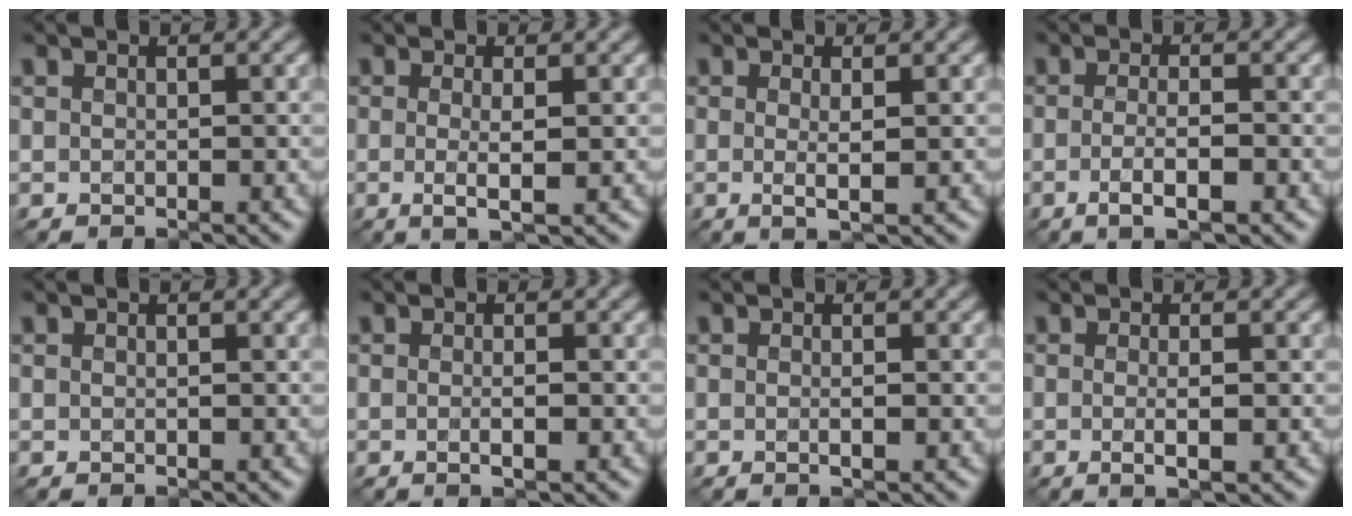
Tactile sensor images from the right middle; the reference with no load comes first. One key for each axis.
{"total": 2.7, "fx": -0.2, "fy": 0.5, "fz": 2.6, "tx": -0.047, "ty": -0.007, "tz": -0.003}
{"total": 2.0, "fx": 0.0, "fy": 0.3, "fz": 2.0, "tx": -0.037, "ty": -0.005, "tz": -0.002}
{"total": 3.1, "fx": -1.1, "fy": 0.8, "fz": 2.8, "tx": -0.051, "ty": -0.003, "tz": -0.019}
{"total": 0.0}
{"total": 1.6, "fx": -0.3, "fy": 0.4, "fz": 1.5, "tx": -0.019, "ty": -0.006, "tz": -0.005}
{"total": 1.0, "fx": -0.1, "fy": 0.2, "fz": 1.0, "tx": -0.015, "ty": -0.002, "tz": -0.003}
{"total": 2.3, "fx": -0.3, "fy": 0.5, "fz": 2.2, "tx": -0.036, "ty": -0.006, "tz": -0.005}